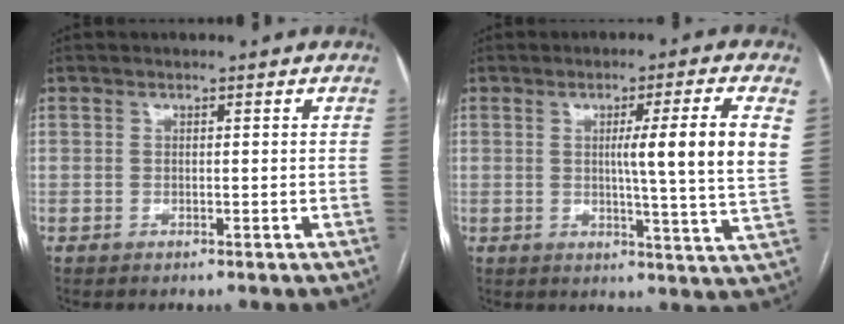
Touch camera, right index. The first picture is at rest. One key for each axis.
{"total": 11.0, "fx": 2.3, "fy": -1.4, "fz": 10.6, "tx": -0.148, "ty": -0.004, "tz": 0.029}